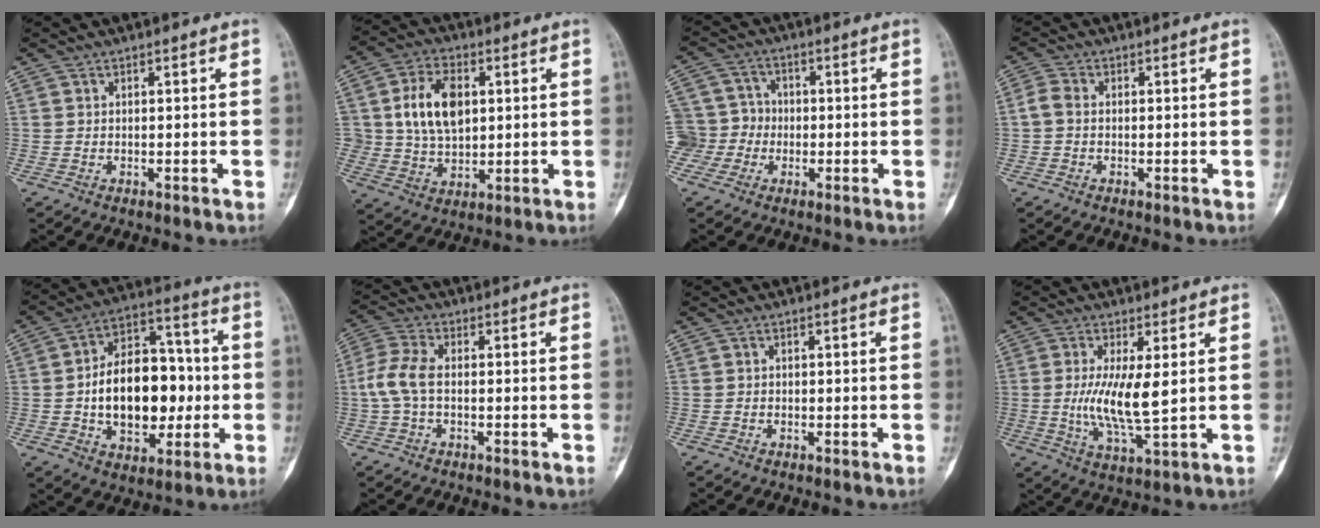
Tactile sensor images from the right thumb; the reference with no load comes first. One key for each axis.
{"total": 12.1, "fx": 2.5, "fy": 8.1, "fz": 8.6, "tx": -0.131, "ty": -0.005, "tz": 0.049}
{"total": 9.3, "fx": -2.0, "fy": 8.8, "fz": 2.4, "tx": -0.032, "ty": 0.029, "tz": -0.038}
{"total": 2.5, "fx": -0.3, "fy": 1.6, "fz": 1.8, "tx": -0.042, "ty": 0.004, "tz": -0.014}
{"total": 19.7, "fx": -1.4, "fy": 12.8, "fz": 14.9, "tx": -0.200, "ty": 0.034, "tz": -0.015}
{"total": 6.1, "fx": -0.7, "fy": 3.2, "fz": 5.2, "tx": -0.129, "ty": 0.016, "tz": -0.021}
{"total": 0.7, "fx": -0.2, "fy": 0.7, "fz": 0.1, "tx": 0.004, "ty": 0.005, "tz": -0.005}
{"total": 9.1, "fx": 0.8, "fy": 2.2, "fz": 8.8, "tx": -0.180, "ty": -0.024, "tz": 0.018}